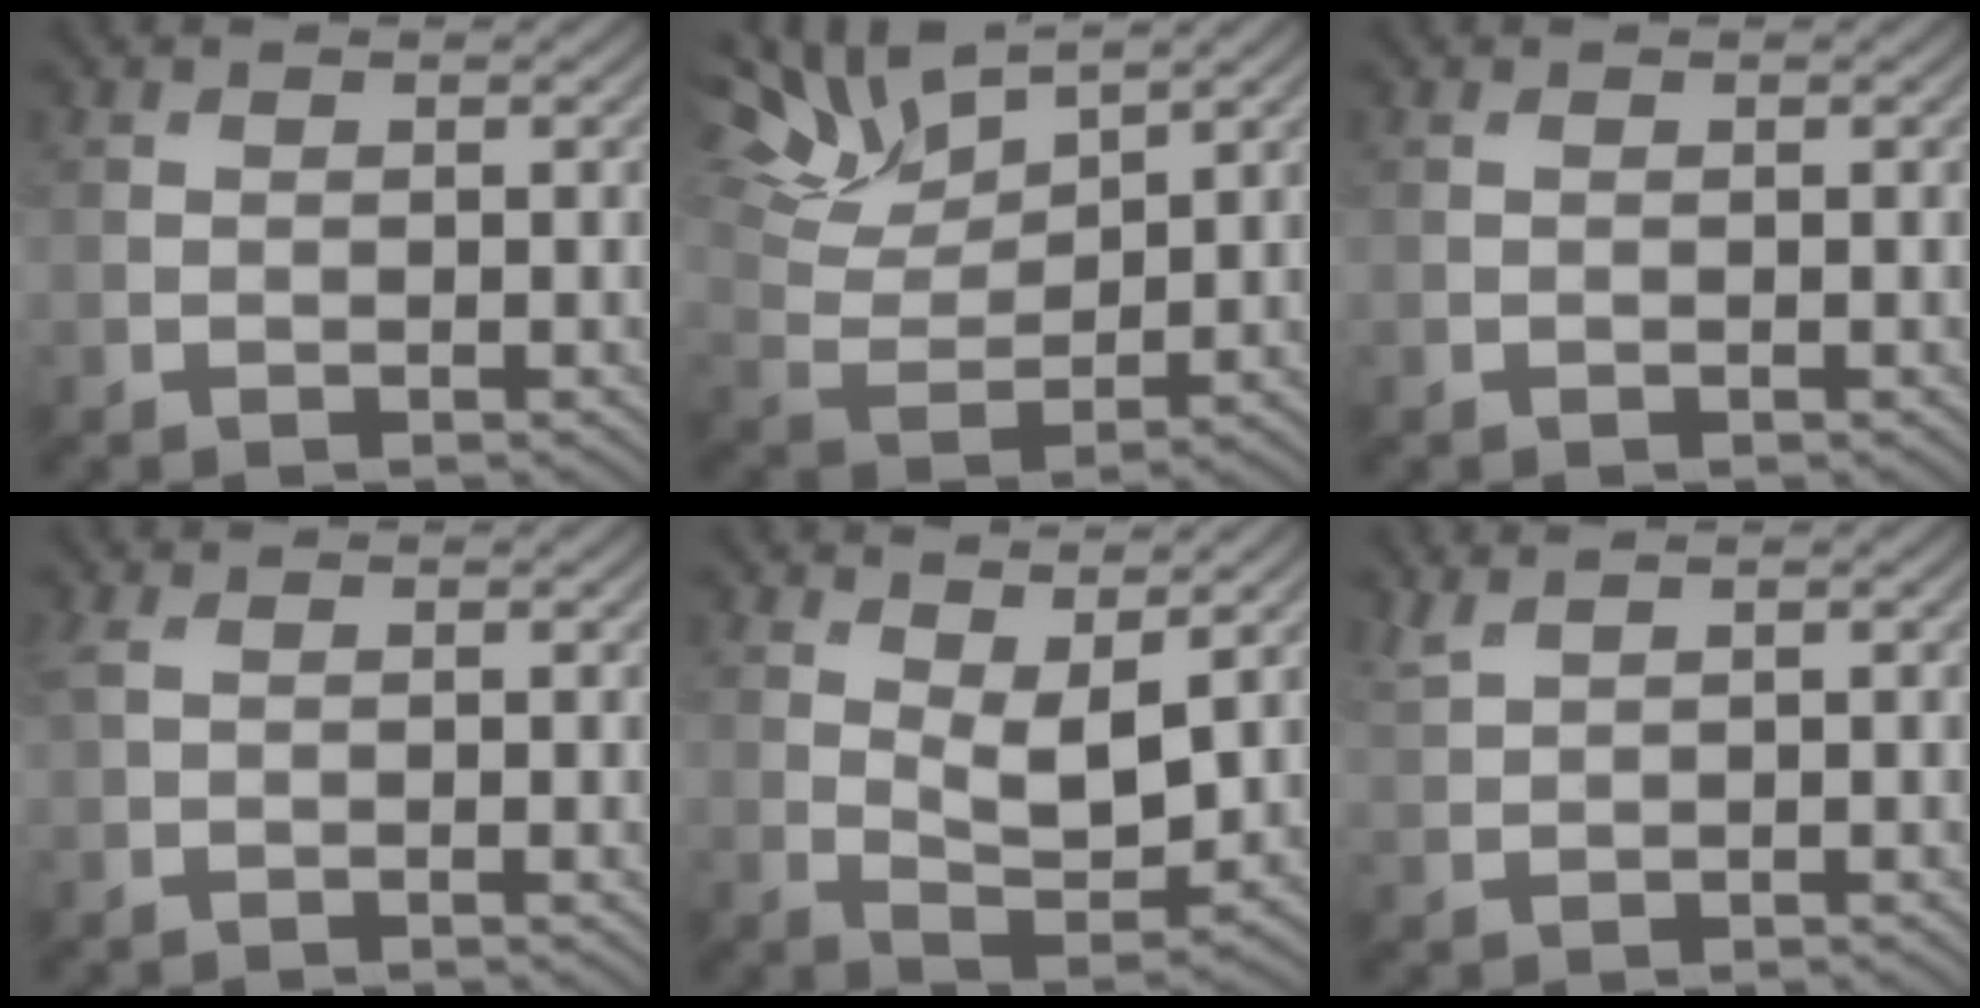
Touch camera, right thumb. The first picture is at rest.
{"total": 8.7, "force": [7.0, 2.3, 4.6], "torque": [-0.113, 0.011, 0.134]}
{"total": 0.0}
{"total": 2.0, "force": [0.6, 0.7, 1.8], "torque": [-0.044, 0.002, 0.013]}
{"total": 5.4, "force": [2.9, 2.2, 4.1], "torque": [-0.082, -0.009, 0.052]}
{"total": 2.0, "force": [1.7, 0.3, 1.0], "torque": [-0.027, 0.007, 0.042]}